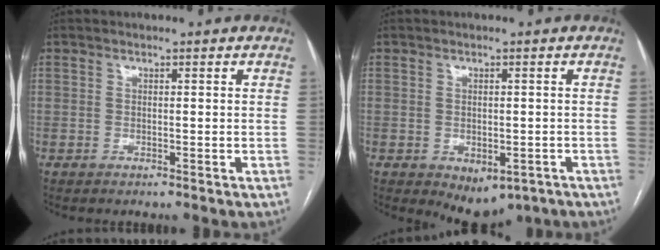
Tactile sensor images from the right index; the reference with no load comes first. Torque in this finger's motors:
{"motor_torque": [1.01, -0.76, 0.34, 0.04]}